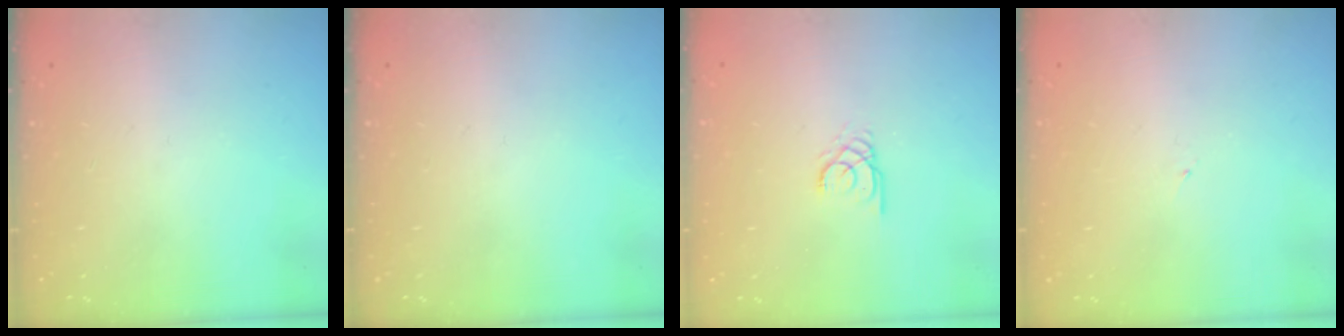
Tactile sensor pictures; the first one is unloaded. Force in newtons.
{"total": 0.0}
{"total": 2.1, "press": 2.1, "slide": 0.2}
{"total": 1.9, "press": 1.9, "slide": 0.1}